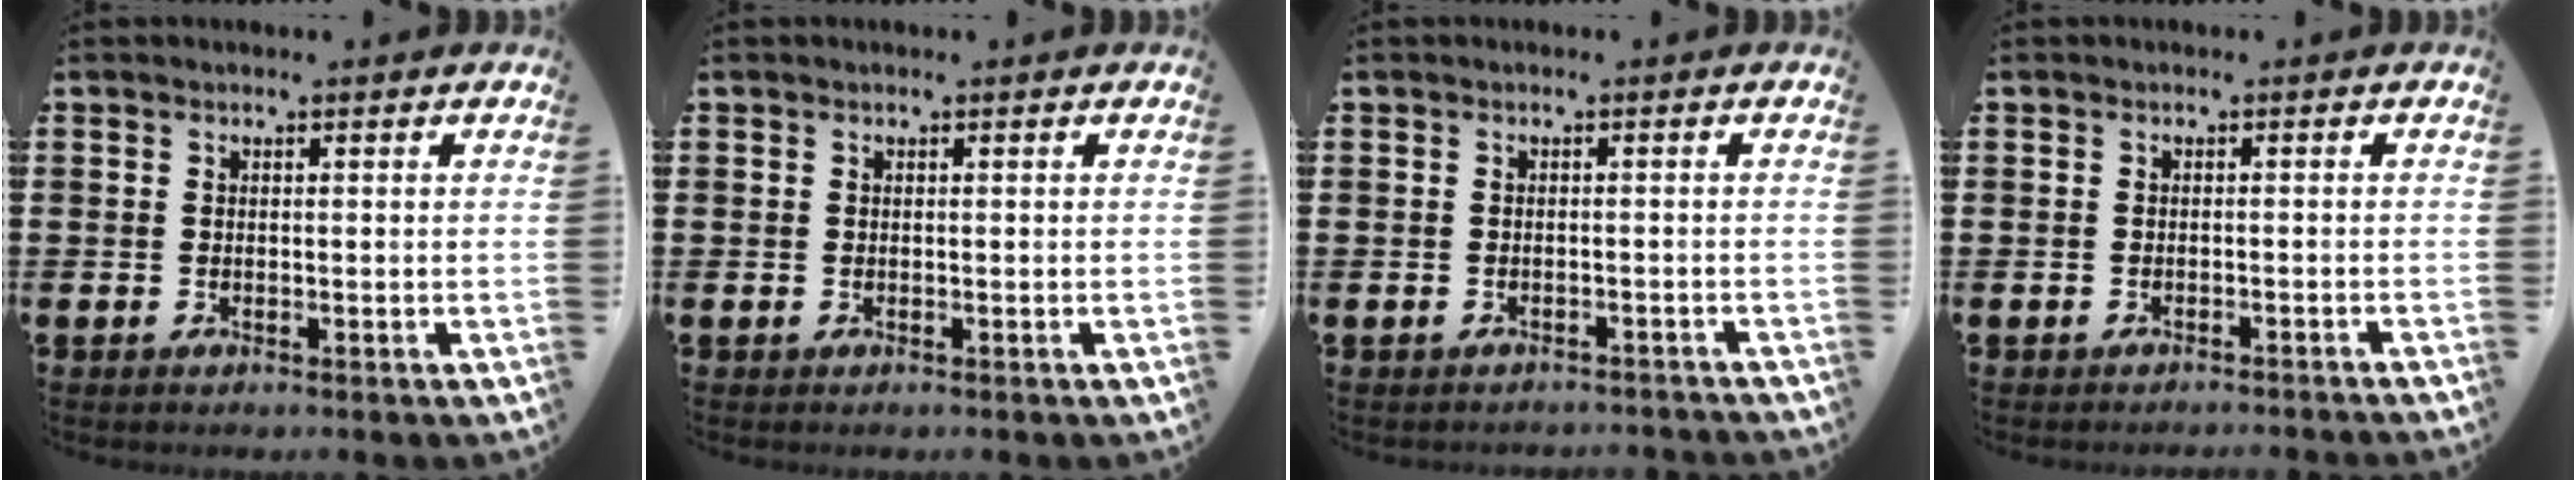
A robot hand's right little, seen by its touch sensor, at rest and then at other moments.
{"total": 0.0}
{"total": 0.8, "force": [-0.8, -0.1, 0.0], "torque": [-0.002, 0.001, -0.018]}
{"total": 0.8, "force": [-0.8, -0.2, 0.0], "torque": [0.000, 0.001, -0.017]}